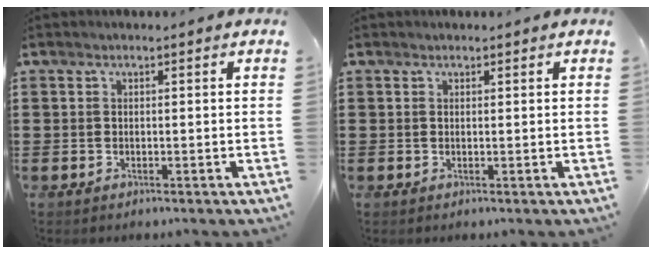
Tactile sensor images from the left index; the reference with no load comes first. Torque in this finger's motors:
{"motor_torque": [0.08, 0.05, -0.03, 0.00]}